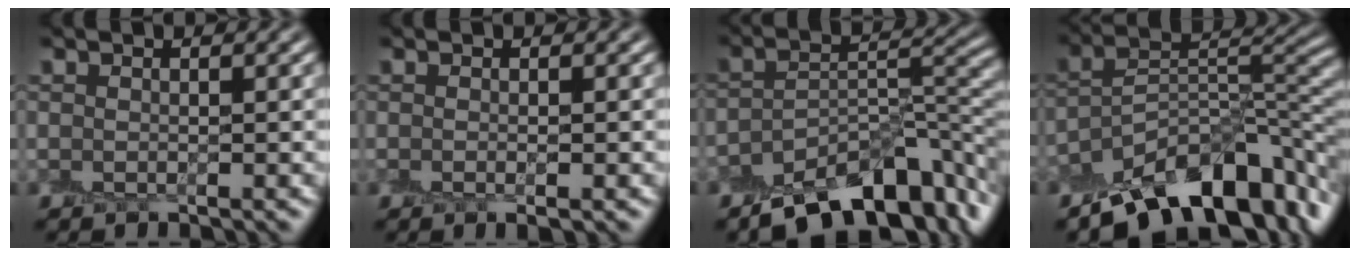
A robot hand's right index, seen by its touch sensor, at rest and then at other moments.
{"total": 1.3, "force": [-0.2, 0.2, 1.2], "torque": [-0.019, -0.006, -0.004]}
{"total": 9.3, "force": [-6.0, 3.7, 6.1], "torque": [-0.083, -0.002, -0.103]}
{"total": 11.5, "force": [-7.7, 4.7, 7.2], "torque": [-0.103, 0.009, -0.146]}